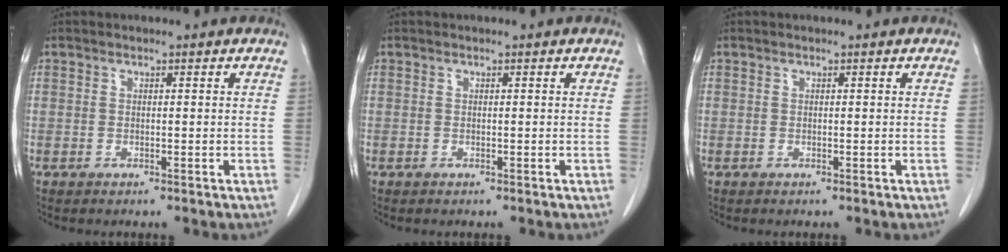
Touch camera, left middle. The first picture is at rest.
{"total": 0.0}
{"total": 0.0}